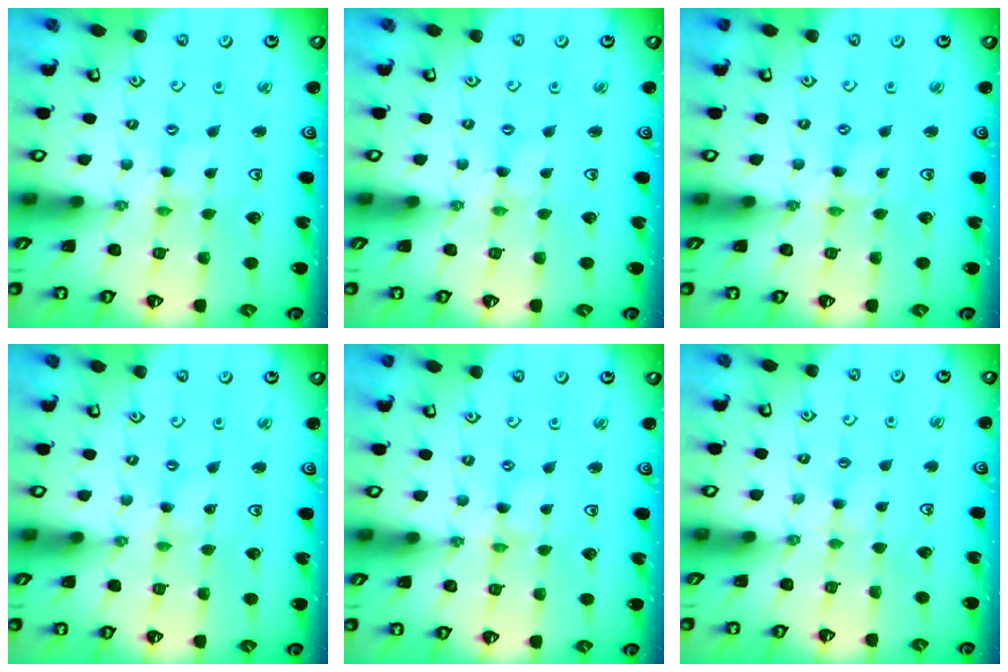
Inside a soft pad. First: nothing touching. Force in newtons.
{"total": 0.0}
{"total": 0.0}
{"total": 0.0}
{"total": 0.0}
{"total": 1.6, "press": 1.6, "slide": 0.3}